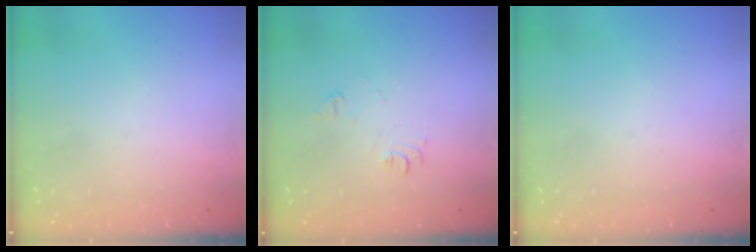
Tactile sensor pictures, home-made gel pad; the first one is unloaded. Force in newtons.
{"total": 6.4, "press": 6.4, "slide": 0.7}
{"total": 0.0}